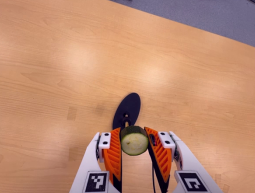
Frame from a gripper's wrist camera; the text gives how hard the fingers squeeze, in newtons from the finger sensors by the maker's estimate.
{"total": 10.4, "left": 9.5, "right": 11.2}